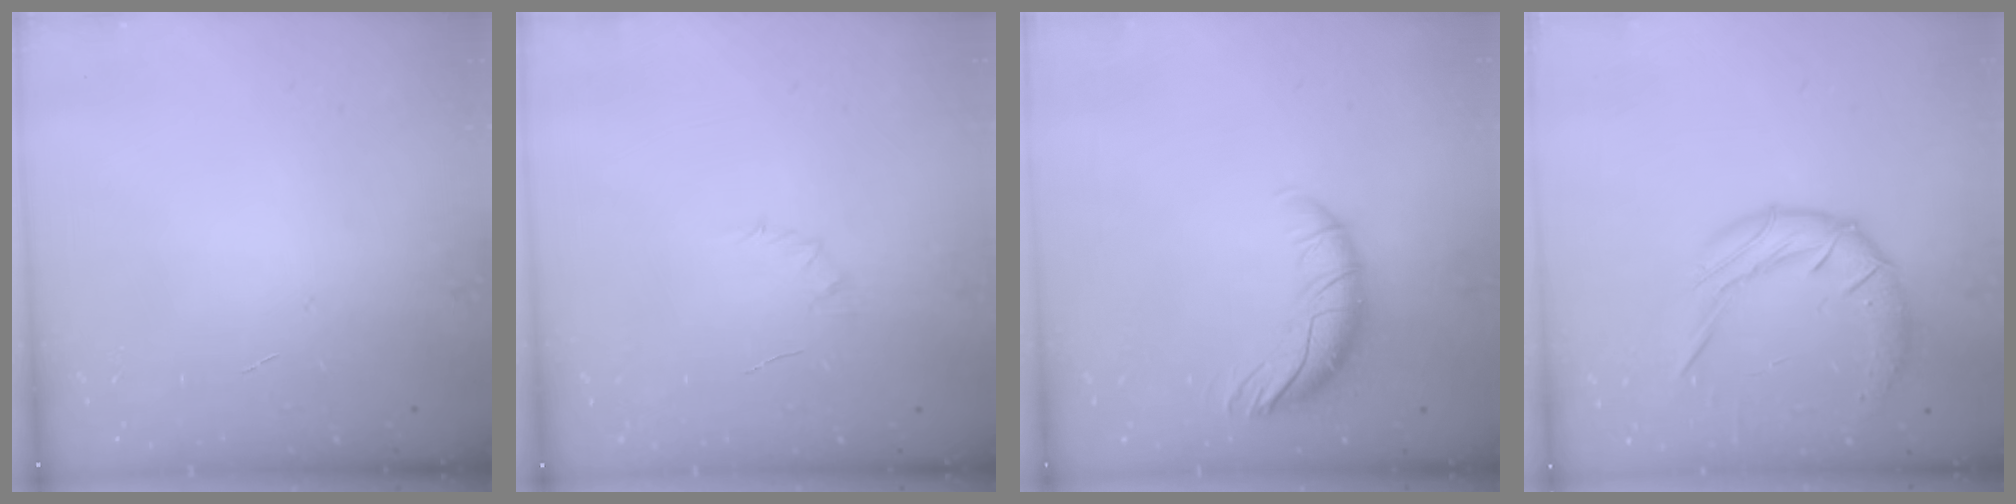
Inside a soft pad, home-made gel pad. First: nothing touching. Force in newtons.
{"total": 3.8, "press": 3.6, "slide": 1.1}
{"total": 10.2, "press": 10.2, "slide": 1.0}
{"total": 12.9, "press": 12.8, "slide": 1.5}